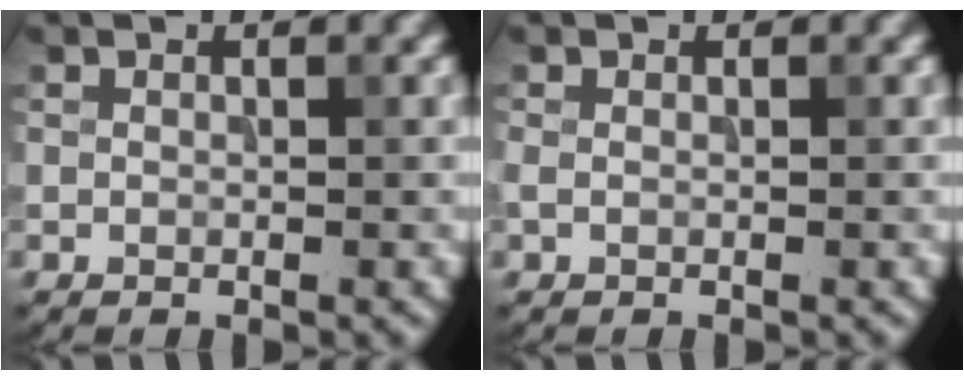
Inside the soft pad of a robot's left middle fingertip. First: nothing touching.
{"total": 0.6, "force": [0.0, 0.3, 0.5], "torque": [-0.015, -0.001, -0.002]}